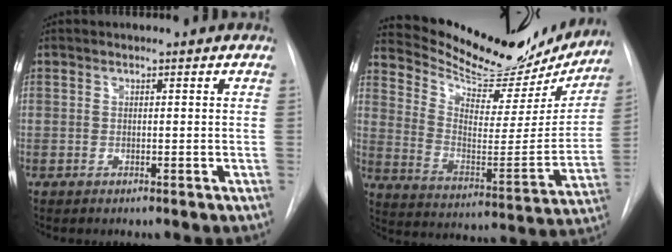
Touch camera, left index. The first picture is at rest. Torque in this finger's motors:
{"motor_torque": [0.98, -1.16, 0.21, 0.04]}